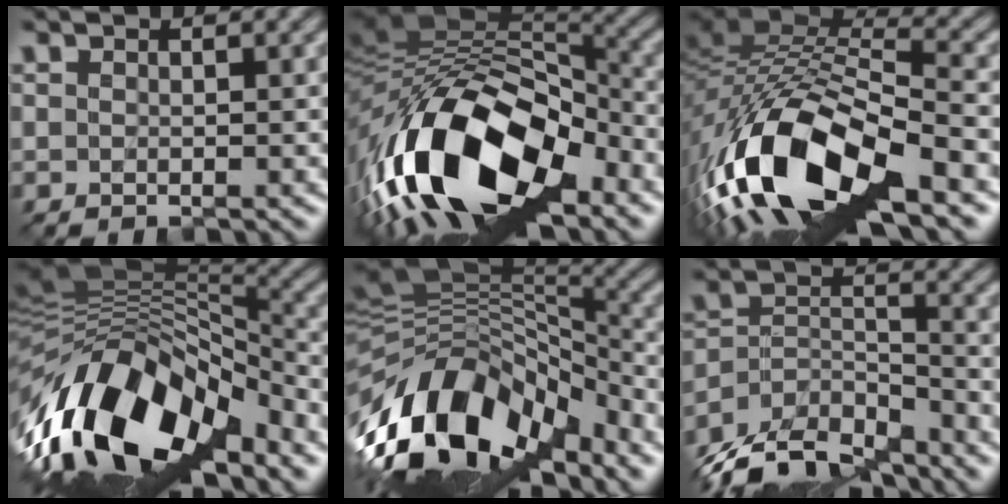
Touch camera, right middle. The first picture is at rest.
{"total": 16.8, "force": [-7.2, 8.5, 12.6], "torque": [-0.226, -0.010, -0.114]}
{"total": 15.6, "force": [-7.3, 7.1, 11.9], "torque": [-0.253, -0.004, -0.134]}
{"total": 15.7, "force": [-7.7, 7.7, 11.3], "torque": [-0.205, 0.005, -0.136]}
{"total": 13.7, "force": [-7.3, 7.7, 8.7], "torque": [-0.176, 0.013, -0.126]}
{"total": 9.7, "force": [-8.7, 3.3, 2.7], "torque": [-0.060, -0.006, -0.147]}